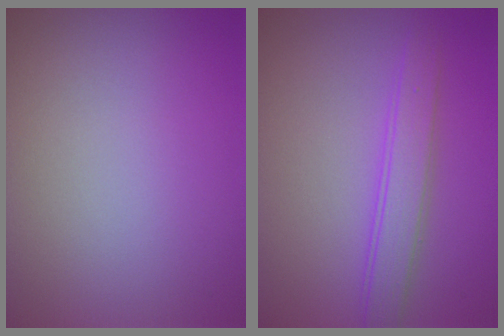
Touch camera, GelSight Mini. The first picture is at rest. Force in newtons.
{"total": 3.0, "press": 3.0, "slide": 0.0}